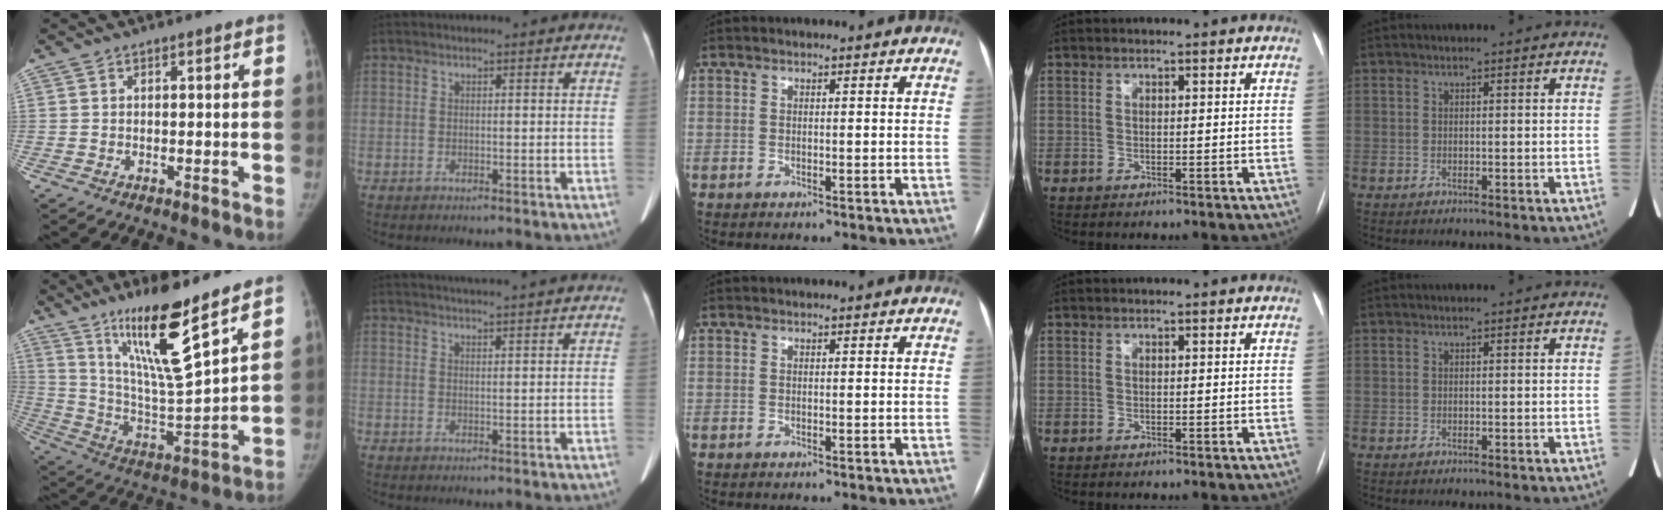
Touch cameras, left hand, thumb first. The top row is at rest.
{"thumb": {"total": 18.6, "force": [12.2, 2.4, 13.8], "torque": [-0.223, -0.078, 0.227]}, "index": {"total": 8.3, "force": [7.6, -0.6, 3.2], "torque": [-0.046, 0.022, 0.089]}}